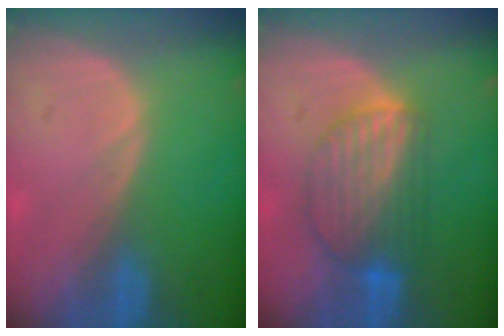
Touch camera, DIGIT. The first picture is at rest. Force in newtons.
{"total": 7.7, "press": 7.1, "slide": 3.0}